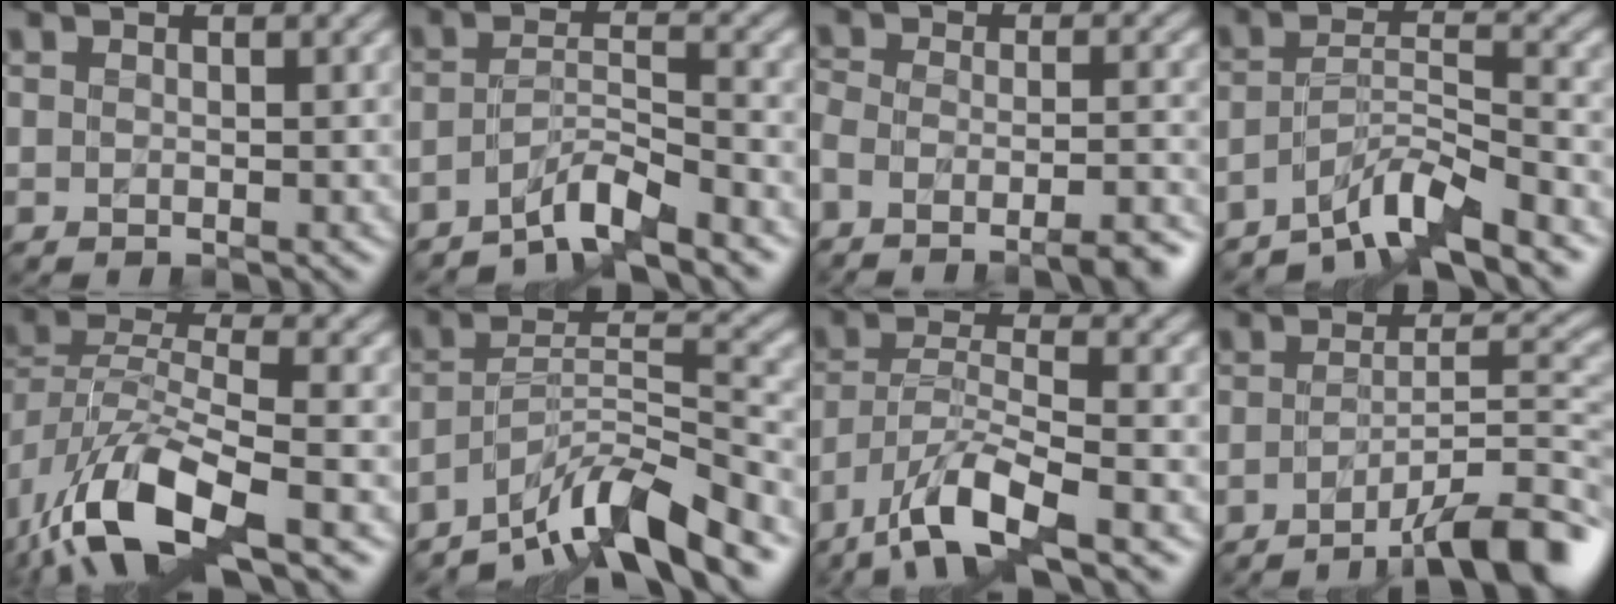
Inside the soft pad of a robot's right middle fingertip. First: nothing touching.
{"total": 4.1, "force": [-3.4, 0.5, 2.2], "torque": [-0.034, 0.007, -0.072]}
{"total": 7.3, "force": [-5.7, 2.1, 4.1], "torque": [-0.055, -0.004, -0.088]}
{"total": 5.6, "force": [-4.5, 0.7, 3.3], "torque": [-0.051, 0.006, -0.088]}
{"total": 10.1, "force": [-5.1, 4.2, 7.6], "torque": [-0.157, -0.010, -0.100]}
{"total": 8.4, "force": [-6.5, 1.4, 5.0], "torque": [-0.074, 0.010, -0.123]}
{"total": 7.4, "force": [-4.9, 1.9, 5.2], "torque": [-0.095, 0.001, -0.098]}
{"total": 8.4, "force": [-5.5, 1.7, 6.1], "torque": [-0.075, 0.012, -0.090]}